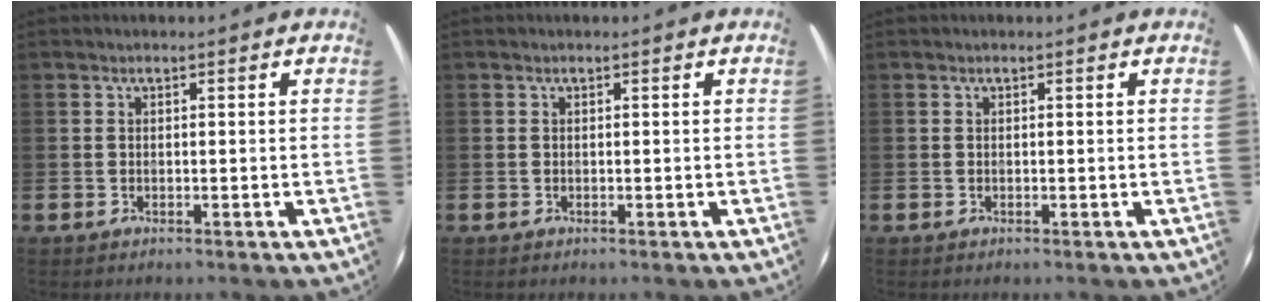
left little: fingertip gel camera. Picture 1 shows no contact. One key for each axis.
{"total": 0.0}
{"total": 0.0}